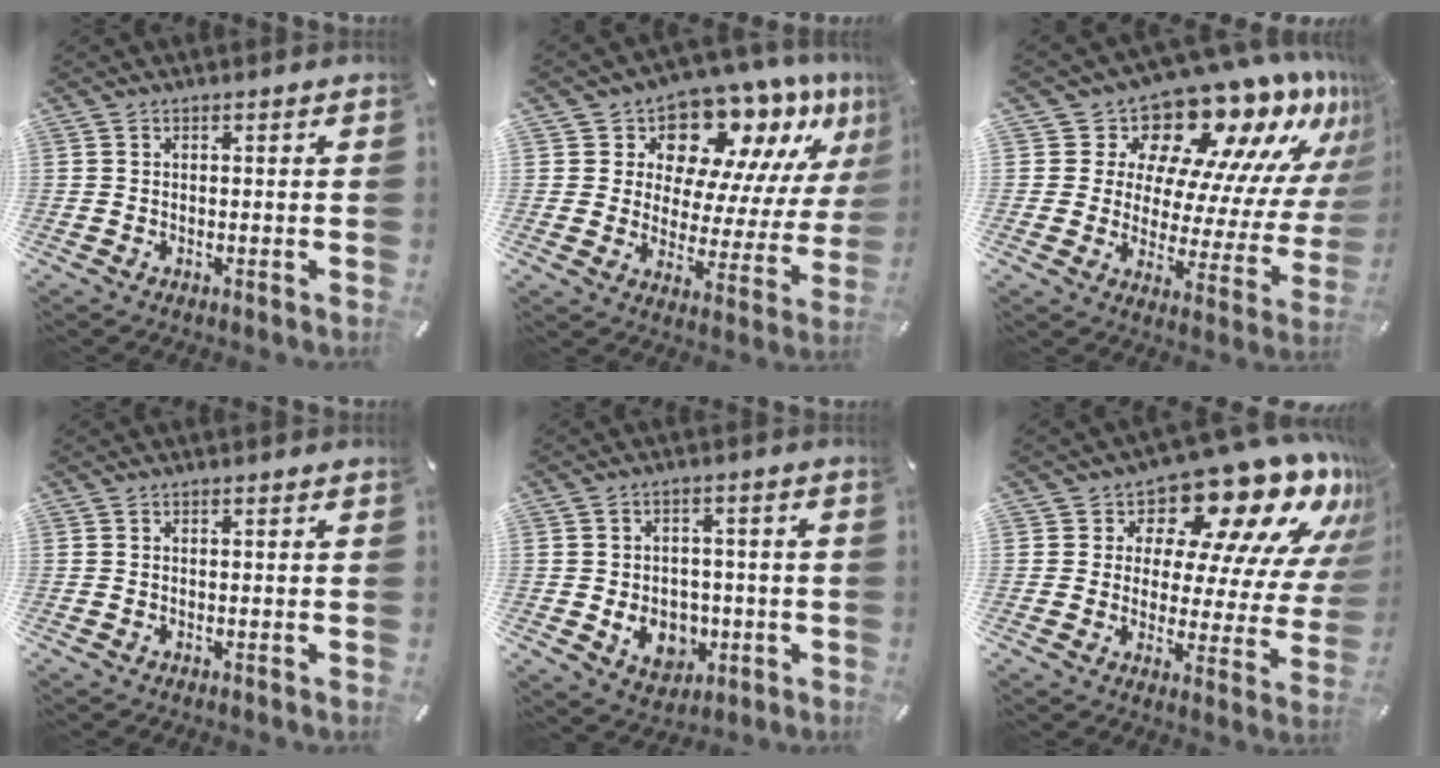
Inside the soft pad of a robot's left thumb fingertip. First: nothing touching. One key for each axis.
{"total": 13.7, "fx": 11.2, "fy": 6.6, "fz": 4.3, "tx": -0.060, "ty": -0.110, "tz": 0.186}
{"total": 17.7, "fx": 15.0, "fy": 7.9, "fz": 5.1, "tx": -0.073, "ty": -0.149, "tz": 0.250}
{"total": 0.0}
{"total": 9.0, "fx": -2.2, "fy": 7.3, "fz": 4.7, "tx": -0.075, "ty": 0.014, "tz": -0.036}
{"total": 15.6, "fx": 11.6, "fy": 7.0, "fz": 7.8, "tx": -0.107, "ty": -0.105, "tz": 0.189}